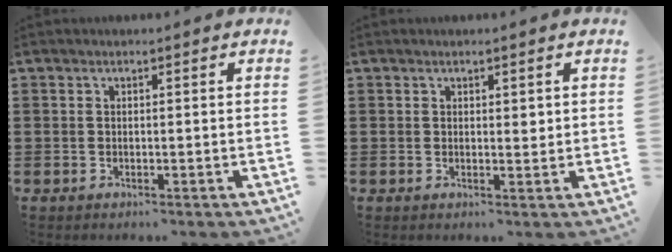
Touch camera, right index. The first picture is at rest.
{"total": 1.0, "force": [0.5, 0.6, 0.7], "torque": [-0.005, 0.001, 0.006]}